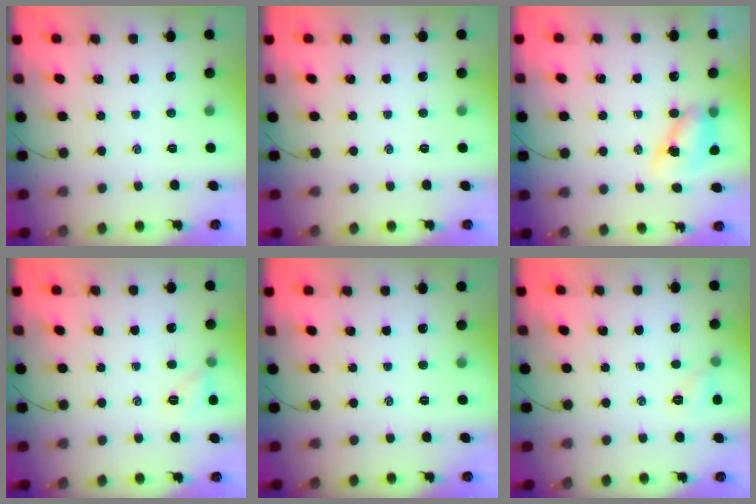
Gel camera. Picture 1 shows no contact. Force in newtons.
{"total": 0.0}
{"total": 8.6, "press": 8.4, "slide": 1.5}
{"total": 6.4, "press": 6.1, "slide": 1.9}
{"total": 0.0}
{"total": 5.6, "press": 5.5, "slide": 1.4}